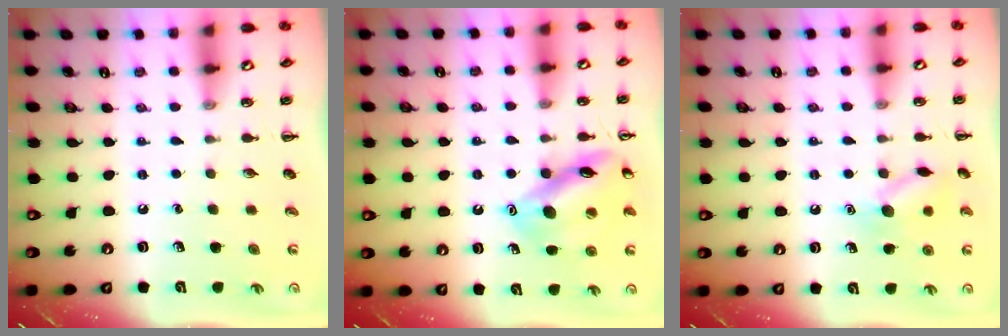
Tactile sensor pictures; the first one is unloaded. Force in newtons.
{"total": 14.9, "press": 14.8, "slide": 1.4}
{"total": 9.9, "press": 9.9, "slide": 0.6}